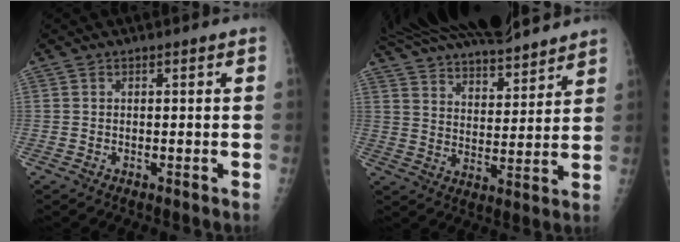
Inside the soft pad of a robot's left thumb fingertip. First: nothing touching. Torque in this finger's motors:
{"motor_torque": [0.84, 0.79, 1.39, -1.38, 0.36]}